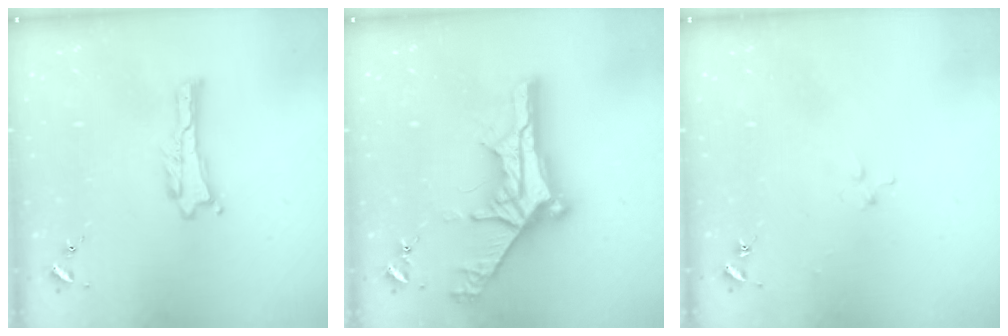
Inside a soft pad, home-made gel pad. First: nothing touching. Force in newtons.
{"total": 13.8, "press": 13.8, "slide": 1.0}
{"total": 2.5, "press": 2.5, "slide": 0.3}